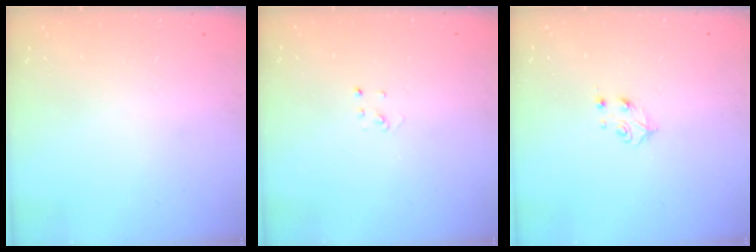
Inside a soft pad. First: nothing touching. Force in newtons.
{"total": 2.0, "press": 2.0, "slide": 0.1}
{"total": 4.2, "press": 4.1, "slide": 0.6}